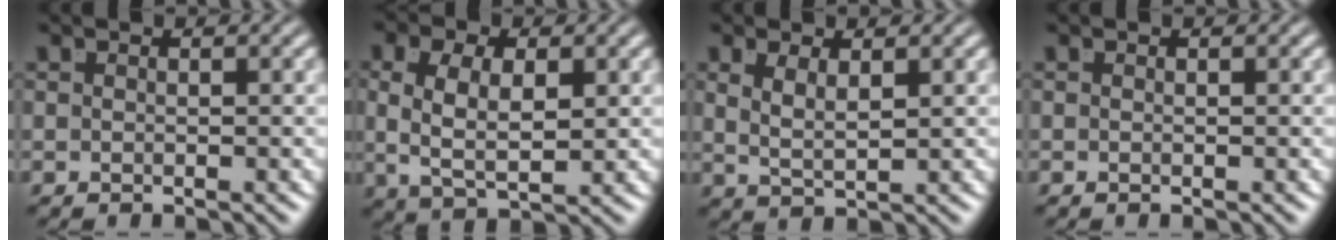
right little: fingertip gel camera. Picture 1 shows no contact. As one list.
[{"total": 6.1, "force": [0.2, 4.0, 4.6], "torque": [-0.093, -0.016, 0.009]}, {"total": 2.4, "force": [0.7, 0.8, 2.1], "torque": [-0.041, -0.005, 0.018]}, {"total": 0.0}]